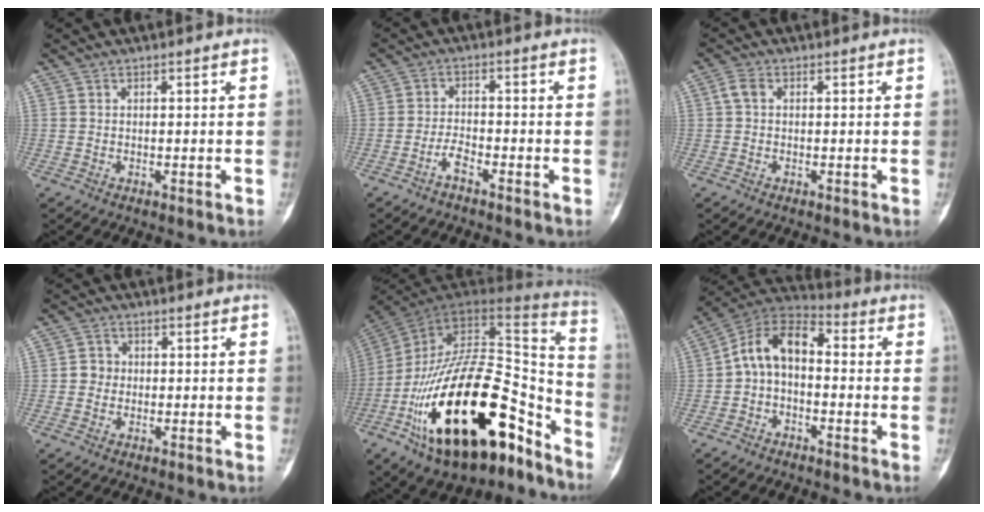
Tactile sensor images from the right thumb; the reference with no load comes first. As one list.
[{"total": 3.1, "force": [-2.2, 0.9, 1.9], "torque": [-0.039, 0.018, -0.045]}, {"total": 2.1, "force": [0.3, 1.3, 1.6], "torque": [-0.034, 0.006, -0.002]}, {"total": 2.6, "force": [-0.2, 2.4, 0.9], "torque": [0.000, 0.008, -0.010]}, {"total": 34.2, "force": [-17.0, 15.8, 25.2], "torque": [-0.399, 0.076, -0.272]}, {"total": 10.2, "force": [-0.6, 6.2, 8.1], "torque": [-0.134, 0.041, -0.027]}]